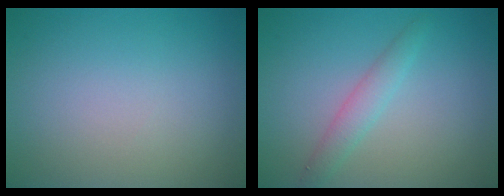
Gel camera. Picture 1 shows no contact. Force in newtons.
{"total": 2.5, "press": 2.5, "slide": 0.1}